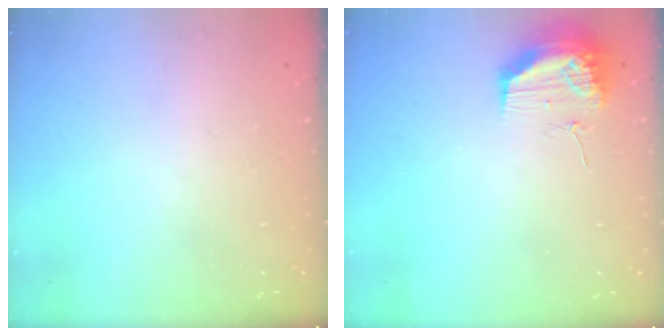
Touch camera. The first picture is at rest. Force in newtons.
{"total": 11.2, "press": 11.1, "slide": 1.6}